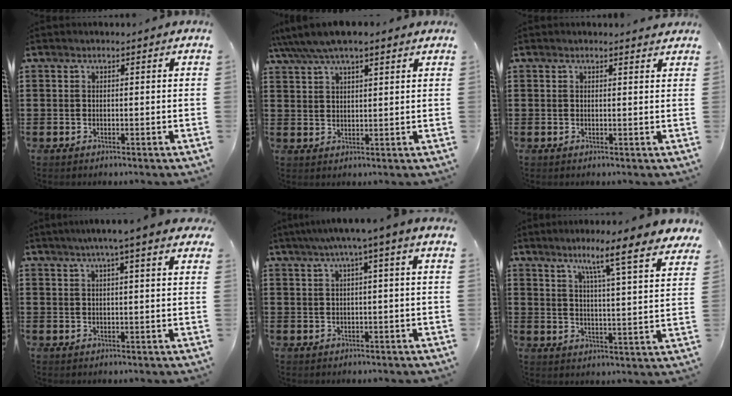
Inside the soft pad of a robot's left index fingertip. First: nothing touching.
{"total": 4.5, "force": [3.6, 1.0, 2.5], "torque": [-0.058, -0.004, 0.064]}
{"total": 0.8, "force": [0.8, 0.0, 0.3], "torque": [-0.007, 0.000, 0.015]}
{"total": 4.8, "force": [2.8, 0.1, 3.9], "torque": [-0.081, 0.005, 0.048]}
{"total": 3.0, "force": [0.4, -0.4, 3.0], "torque": [-0.055, -0.004, 0.002]}
{"total": 8.2, "force": [6.3, -0.6, 5.2], "torque": [-0.100, -0.046, 0.093]}